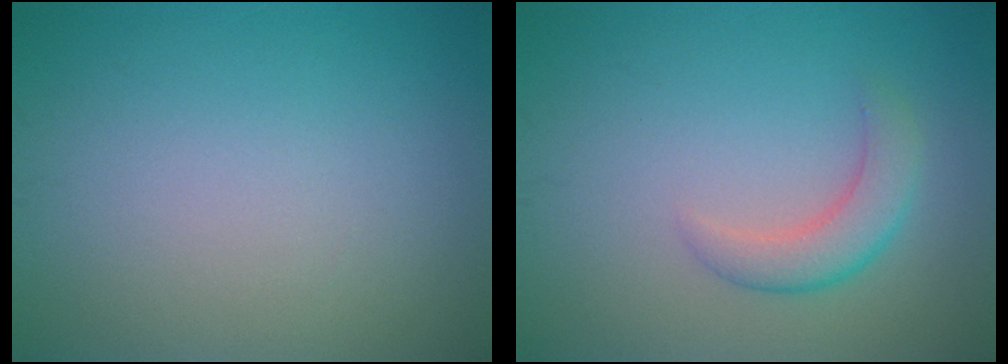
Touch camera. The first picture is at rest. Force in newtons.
{"total": 2.8, "press": 2.8, "slide": 0.2}